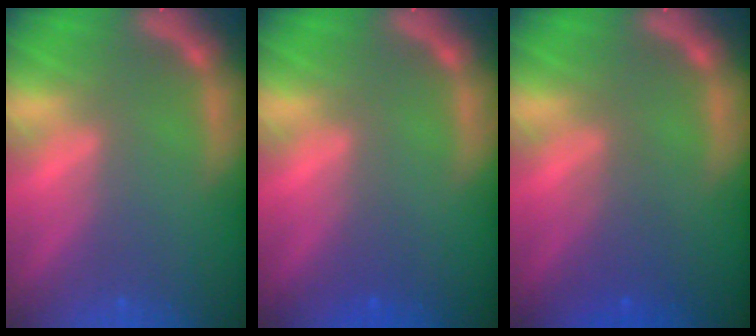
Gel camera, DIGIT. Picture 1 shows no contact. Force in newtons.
{"total": 0.9}
{"total": 2.4}